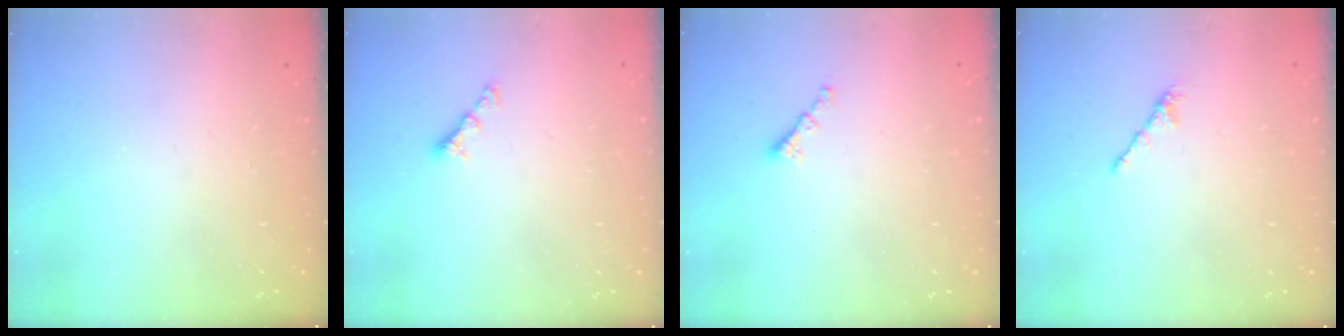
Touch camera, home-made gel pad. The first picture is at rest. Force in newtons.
{"total": 3.9, "press": 3.9, "slide": 0.6}
{"total": 1.3, "press": 1.2, "slide": 0.5}
{"total": 2.1, "press": 2.0, "slide": 0.7}